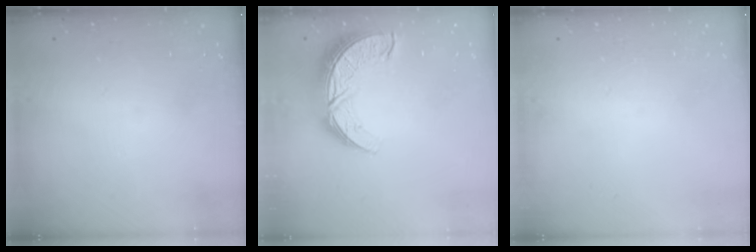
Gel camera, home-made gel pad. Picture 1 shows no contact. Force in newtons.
{"total": 11.4, "press": 11.4, "slide": 0.8}
{"total": 0.0}